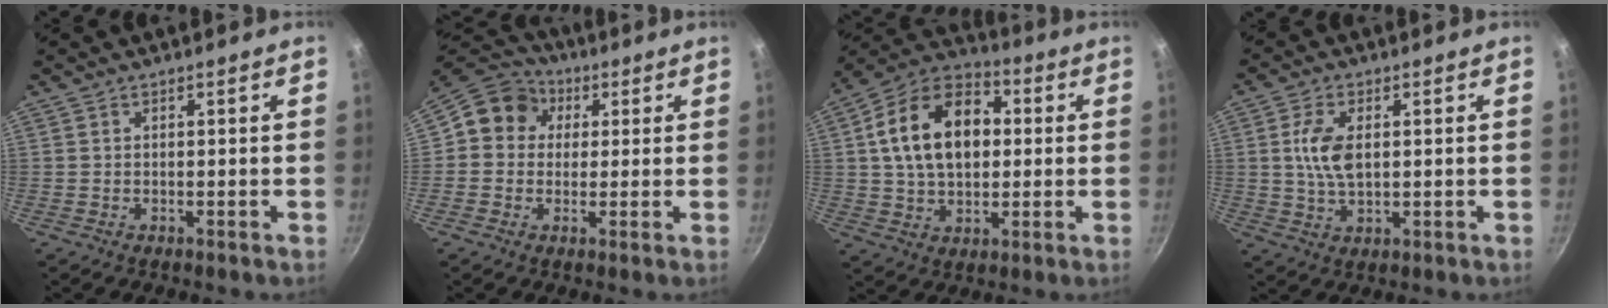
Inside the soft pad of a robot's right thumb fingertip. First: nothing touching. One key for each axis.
{"total": 9.5, "fx": 2.0, "fy": 8.6, "fz": 3.7, "tx": -0.031, "ty": 0.017, "tz": 0.011}
{"total": 18.5, "fx": 2.7, "fy": 12.4, "fz": 13.4, "tx": -0.198, "ty": 0.023, "tz": 0.033}
{"total": 7.4, "fx": 1.1, "fy": 4.1, "fz": 6.1, "tx": -0.116, "ty": 0.000, "tz": 0.021}